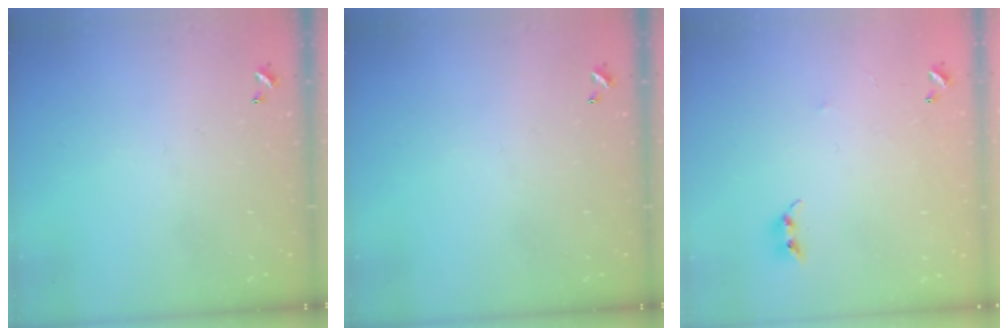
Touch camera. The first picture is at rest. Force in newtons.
{"total": 0.0}
{"total": 6.2, "press": 6.2, "slide": 0.2}